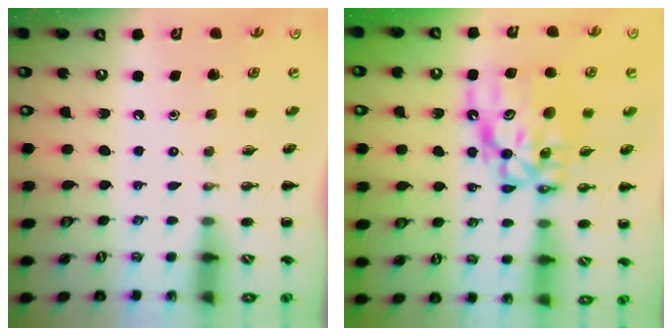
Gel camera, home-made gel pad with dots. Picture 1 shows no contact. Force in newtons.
{"total": 11.3, "press": 10.8, "slide": 3.3}